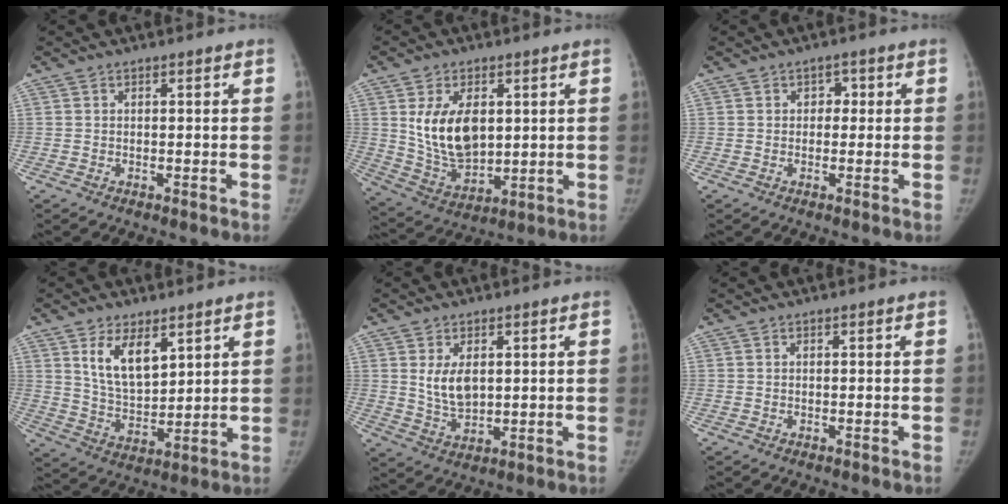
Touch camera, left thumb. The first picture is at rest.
{"total": 13.2, "force": [2.6, 8.1, 10.1], "torque": [-0.153, -0.020, 0.063]}
{"total": 2.3, "force": [0.3, 1.9, 1.2], "torque": [0.006, 0.006, -0.002]}
{"total": 10.4, "force": [5.3, 5.4, 7.2], "torque": [-0.103, -0.036, 0.107]}
{"total": 6.3, "force": [1.6, 3.7, 4.8], "torque": [-0.073, -0.015, 0.039]}
{"total": 0.0}